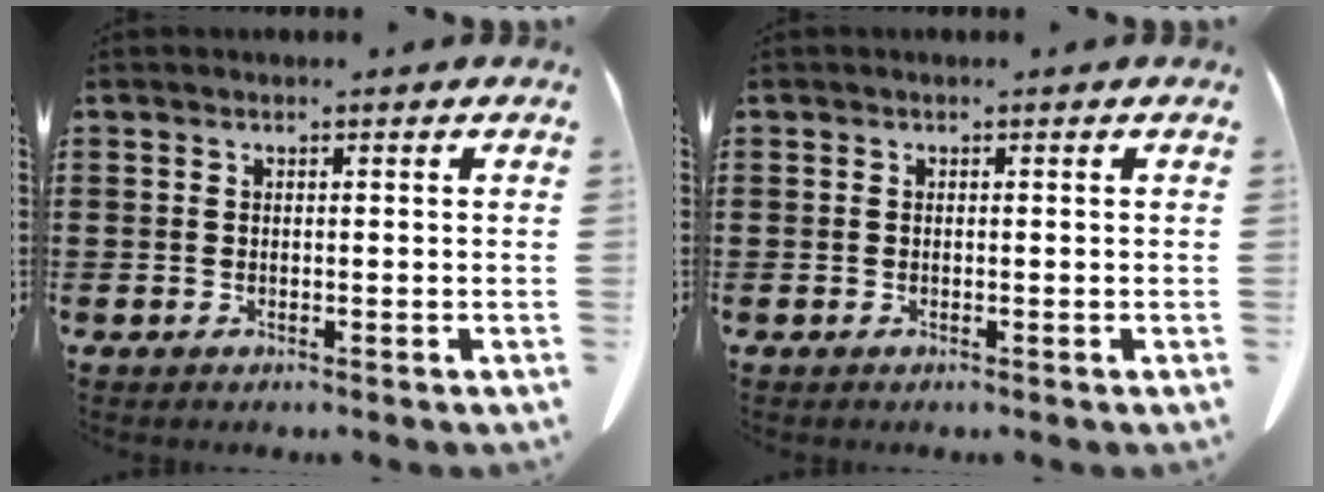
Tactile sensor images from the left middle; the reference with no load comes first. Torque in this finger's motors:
{"motor_torque": [0.00, 0.00, -0.09, 0.00]}